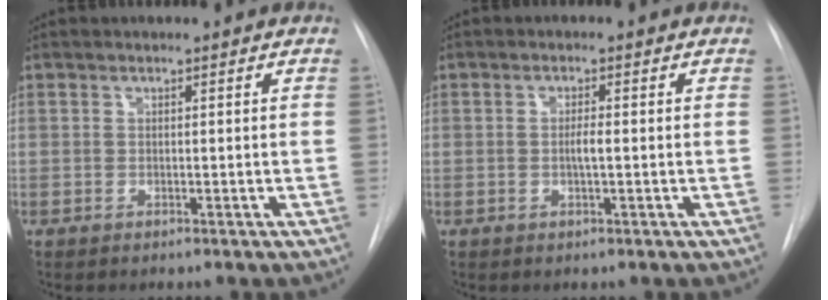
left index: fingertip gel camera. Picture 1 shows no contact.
{"total": 1.7, "force": [-0.3, 0.1, 1.7], "torque": [-0.030, 0.000, -0.005]}